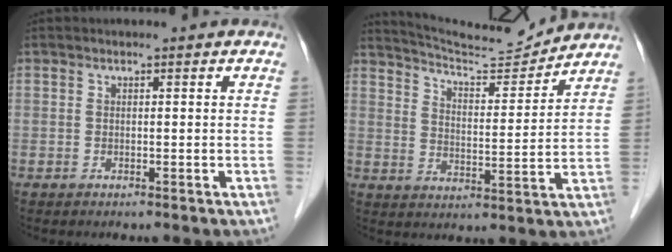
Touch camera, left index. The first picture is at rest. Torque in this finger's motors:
{"motor_torque": [0.38, -0.64, 0.01, 0.01]}